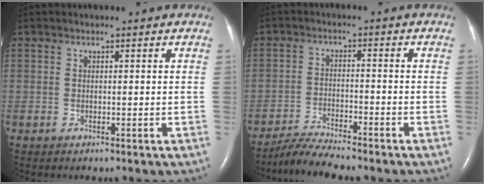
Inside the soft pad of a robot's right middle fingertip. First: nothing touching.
{"total": 5.7, "force": [-5.4, -0.3, 1.9], "torque": [-0.038, -0.022, -0.099]}